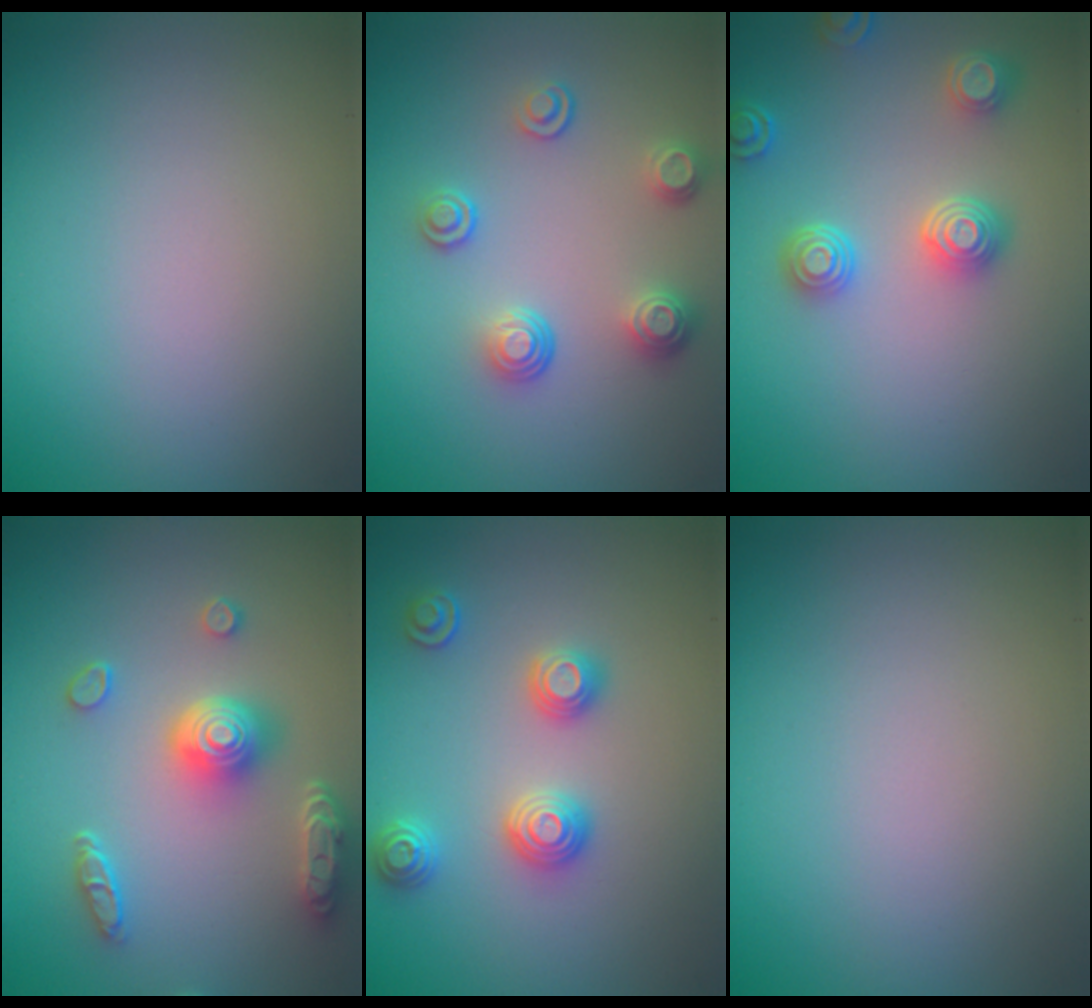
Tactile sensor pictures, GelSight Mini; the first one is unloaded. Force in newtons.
{"total": 2.9, "press": 2.6, "slide": 1.4}
{"total": 3.8, "press": 3.2, "slide": 2.1}
{"total": 4.9, "press": 3.9, "slide": 3.0}
{"total": 2.8, "press": 2.8, "slide": 0.2}
{"total": 0.0}